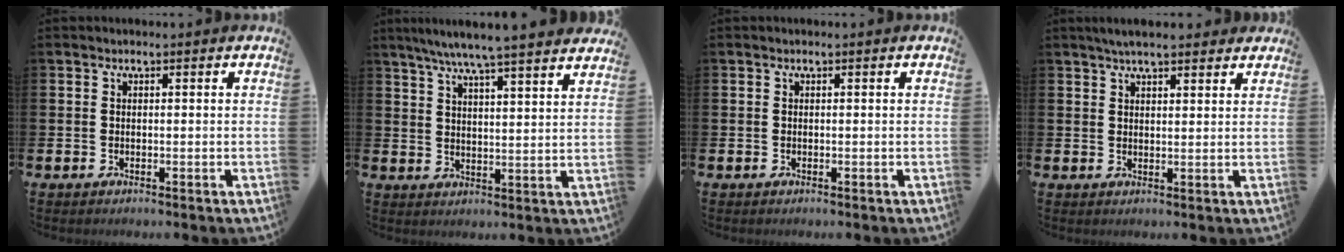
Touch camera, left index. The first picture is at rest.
{"total": 7.0, "force": [6.5, -0.4, 2.4], "torque": [-0.065, -0.035, 0.113]}
{"total": 0.0}
{"total": 4.1, "force": [3.8, 0.6, 1.5], "torque": [-0.035, -0.009, 0.067]}